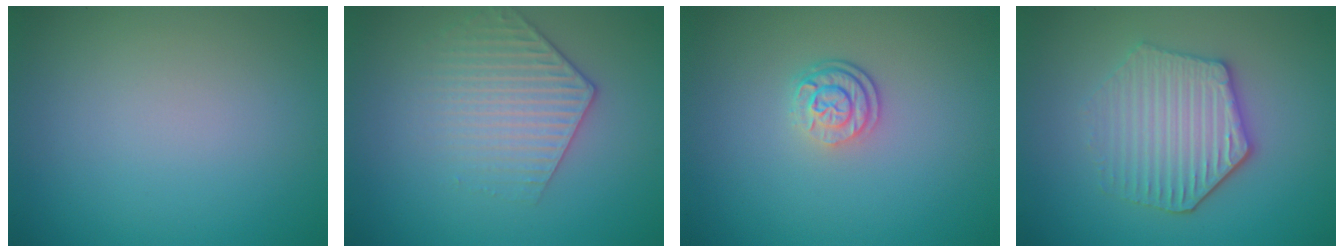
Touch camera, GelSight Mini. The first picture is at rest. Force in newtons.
{"total": 3.2, "press": 2.8, "slide": 1.4}
{"total": 2.6, "press": 1.9, "slide": 1.8}
{"total": 4.4, "press": 4.0, "slide": 1.8}